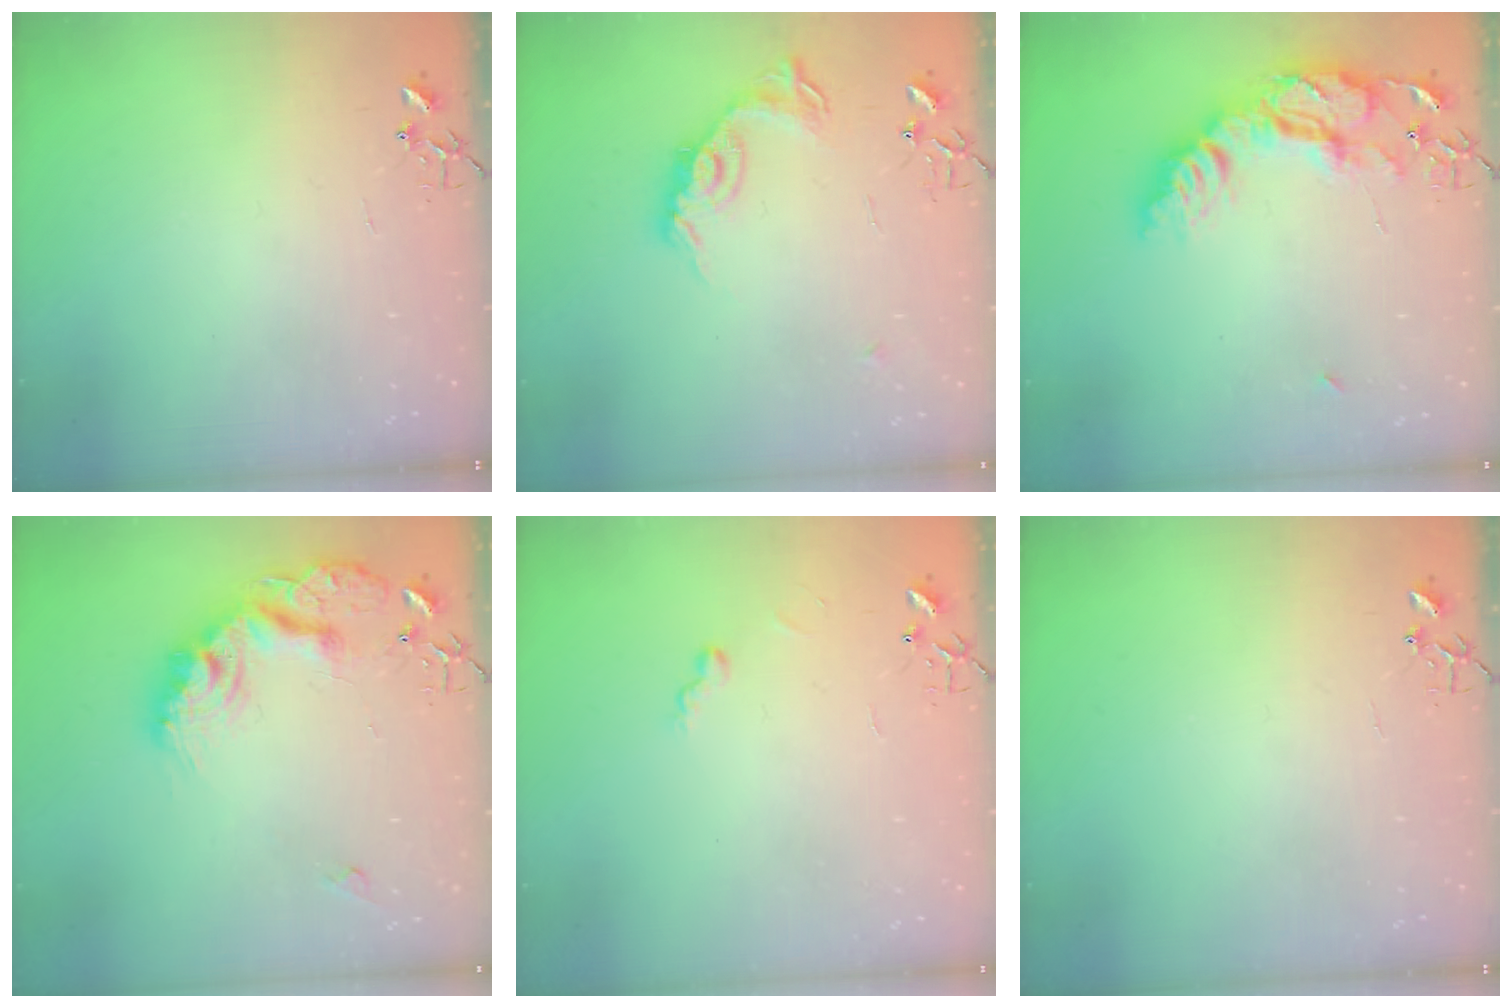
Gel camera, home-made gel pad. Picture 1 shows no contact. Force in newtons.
{"total": 14.2, "press": 14.2, "slide": 0.6}
{"total": 20.7, "press": 20.6, "slide": 1.8}
{"total": 19.5, "press": 19.5, "slide": 1.0}
{"total": 5.9, "press": 5.8, "slide": 0.6}
{"total": 0.0}